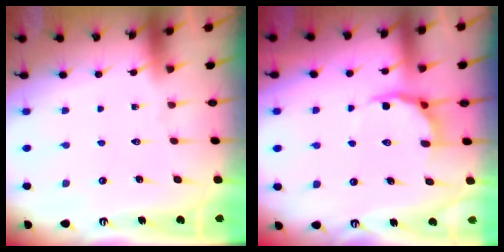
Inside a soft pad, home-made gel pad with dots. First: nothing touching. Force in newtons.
{"total": 6.9, "press": 6.5, "slide": 2.3}